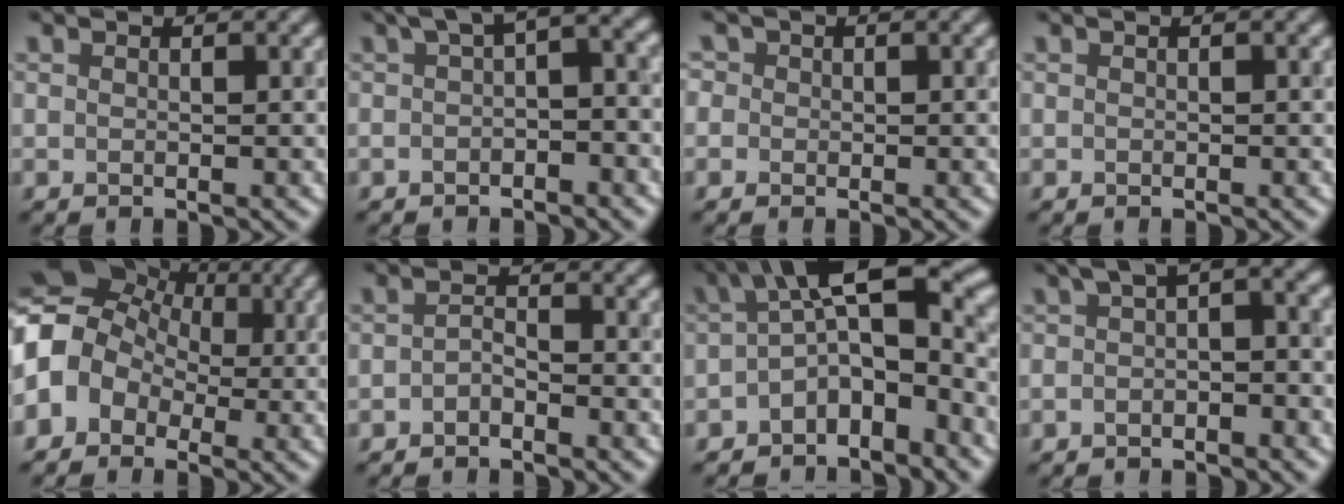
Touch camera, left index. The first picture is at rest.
{"total": 5.2, "force": [0.4, 2.2, 4.6], "torque": [-0.060, 0.014, -0.004]}
{"total": 2.6, "force": [0.9, 2.2, 1.1], "torque": [0.003, 0.025, -0.016]}
{"total": 0.0}
{"total": 8.4, "force": [-0.1, 7.1, 4.5], "torque": [-0.072, 0.014, -0.032]}
{"total": 1.2, "force": [-0.9, 0.4, 0.7], "torque": [-0.017, 0.008, -0.020]}
{"total": 8.7, "force": [-1.8, 4.2, 7.4], "torque": [-0.112, 0.017, -0.045]}
{"total": 4.5, "force": [-0.2, 2.2, 3.9], "torque": [-0.050, 0.015, -0.013]}